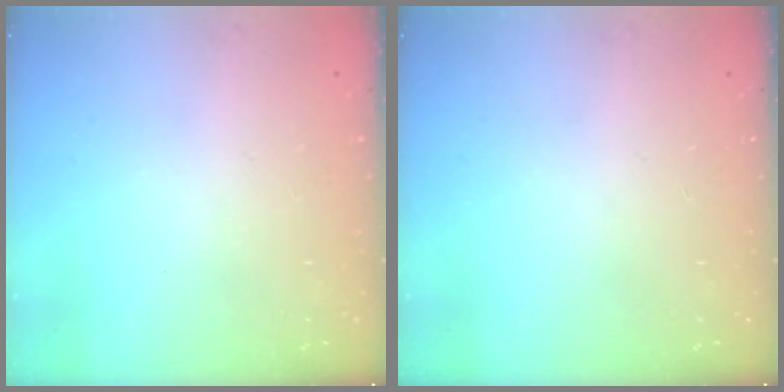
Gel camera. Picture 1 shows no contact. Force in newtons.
{"total": 0.0}